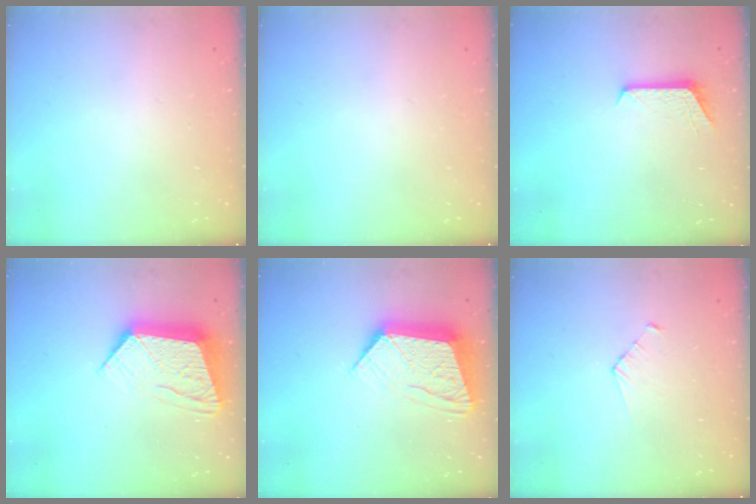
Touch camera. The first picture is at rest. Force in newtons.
{"total": 0.0}
{"total": 6.4, "press": 6.4, "slide": 0.5}
{"total": 13.6, "press": 13.5, "slide": 1.0}
{"total": 13.6, "press": 13.5, "slide": 1.0}
{"total": 3.2, "press": 3.2, "slide": 0.3}